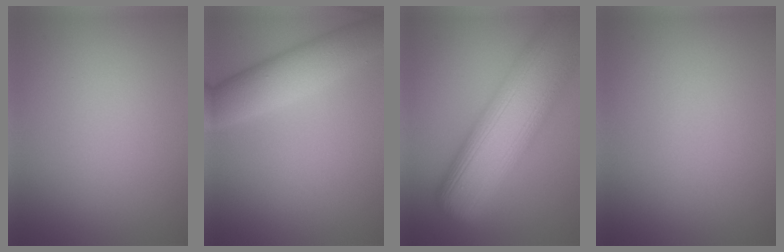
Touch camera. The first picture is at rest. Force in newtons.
{"total": 5.5, "press": 5.5, "slide": 0.2}
{"total": 14.4, "press": 14.4, "slide": 0.6}
{"total": 0.0}